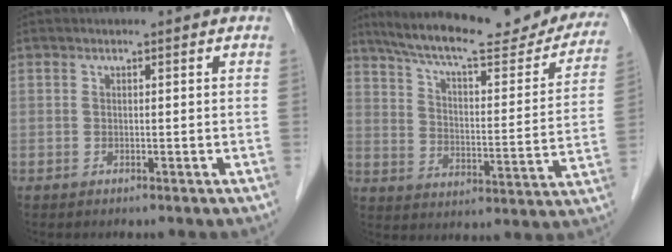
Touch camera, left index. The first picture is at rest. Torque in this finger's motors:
{"motor_torque": [0.33, -0.40, 0.51, 0.10]}